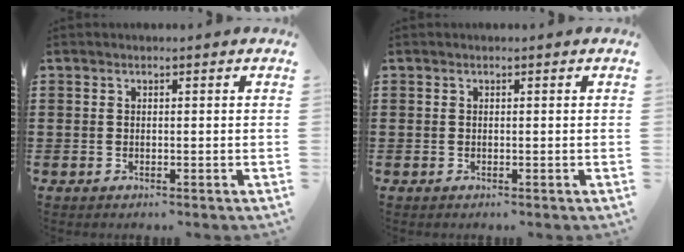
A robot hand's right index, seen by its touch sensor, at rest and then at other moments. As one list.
[{"total": 0.0}]